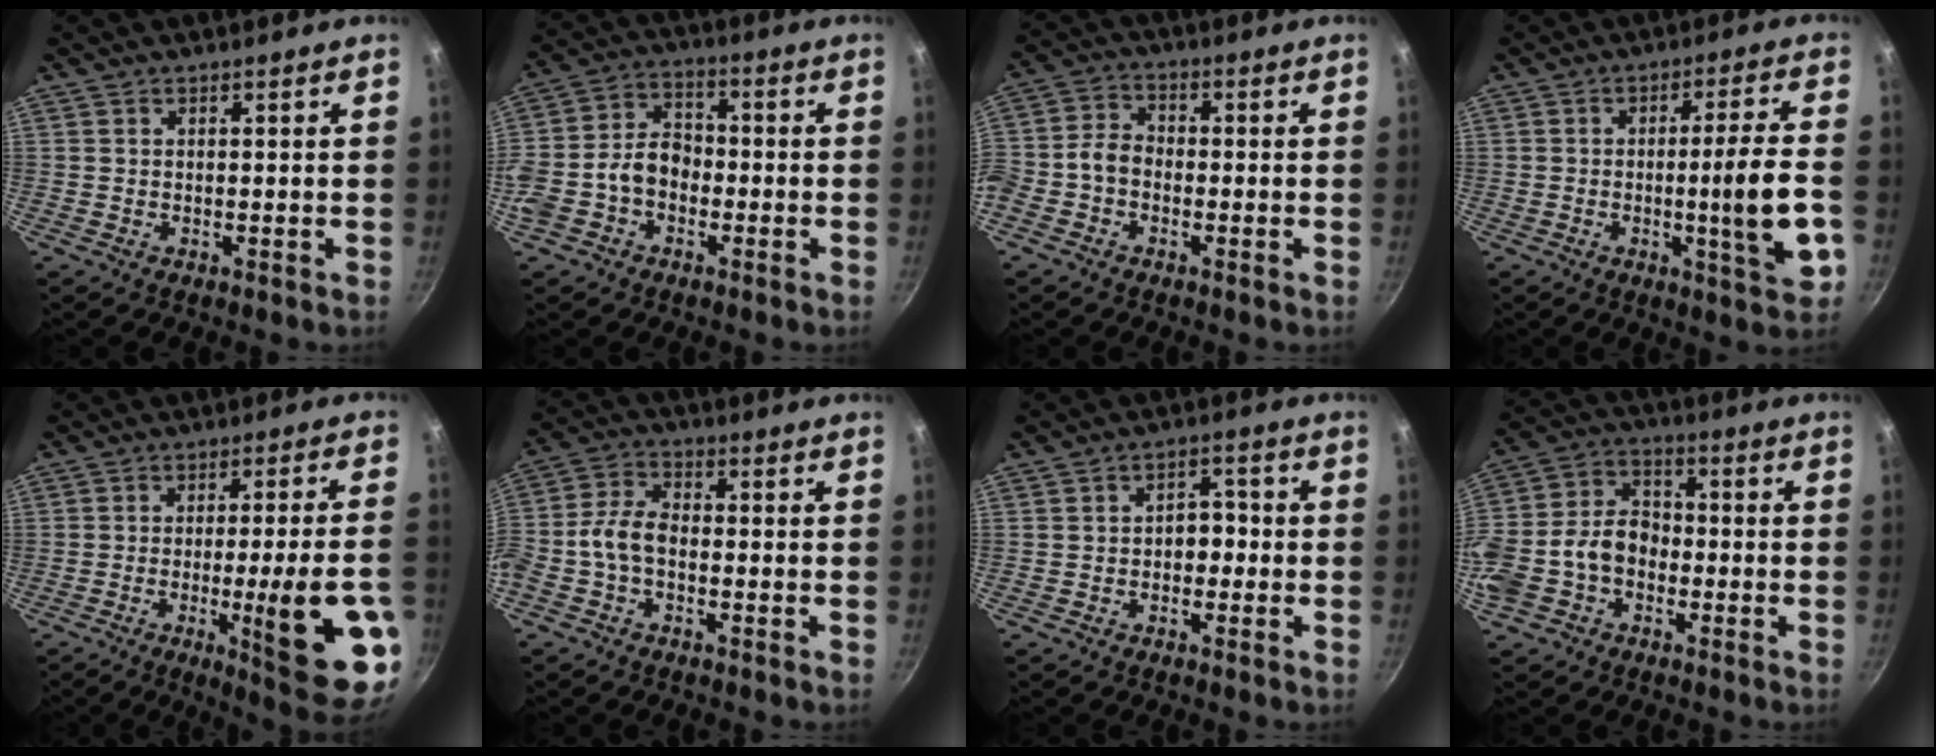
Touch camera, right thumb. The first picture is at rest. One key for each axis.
{"total": 9.8, "fx": -2.8, "fy": 7.1, "fz": 6.1, "tx": -0.095, "ty": 0.043, "tz": -0.064}
{"total": 5.9, "fx": -2.3, "fy": 4.3, "fz": 3.3, "tx": -0.063, "ty": 0.036, "tz": -0.059}
{"total": 11.5, "fx": -2.7, "fy": 1.0, "fz": 11.1, "tx": -0.160, "ty": 0.010, "tz": -0.039}
{"total": 18.8, "fx": -5.4, "fy": 2.8, "fz": 17.8, "tx": -0.227, "ty": 0.012, "tz": -0.066}
{"total": 6.9, "fx": -2.1, "fy": 4.0, "fz": 5.2, "tx": -0.110, "ty": 0.034, "tz": -0.053}
{"total": 3.9, "fx": -0.9, "fy": 2.8, "fz": 2.6, "tx": -0.004, "ty": 0.018, "tz": -0.017}
{"total": 13.8, "fx": -3.9, "fy": 10.1, "fz": 8.6, "tx": -0.154, "ty": 0.050, "tz": -0.082}